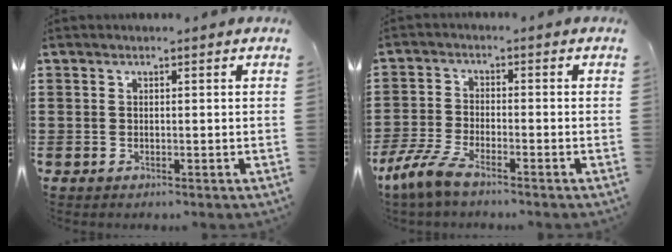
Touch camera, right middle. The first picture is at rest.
{"total": 5.6, "force": [-4.2, 1.0, 3.5], "torque": [-0.106, -0.018, -0.090]}